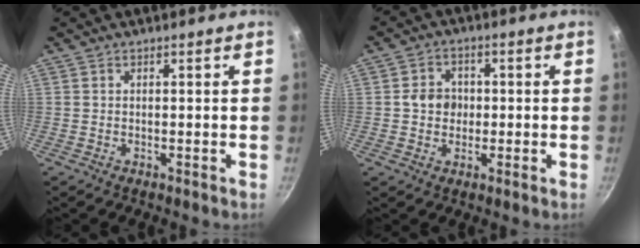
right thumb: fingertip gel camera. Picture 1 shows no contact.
{"total": 5.1, "force": [-0.1, 4.5, 2.5], "torque": [-0.015, 0.008, -0.008]}